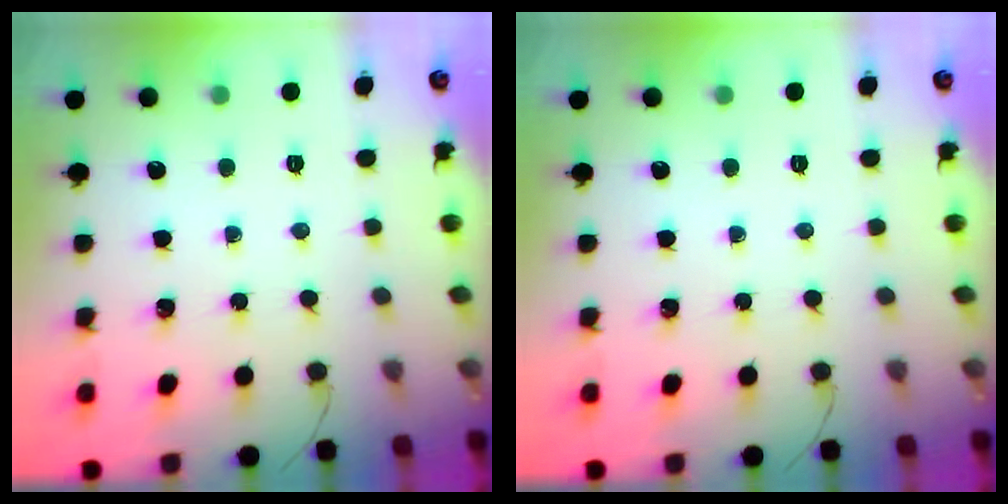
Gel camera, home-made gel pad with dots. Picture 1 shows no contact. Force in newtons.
{"total": 0.0}